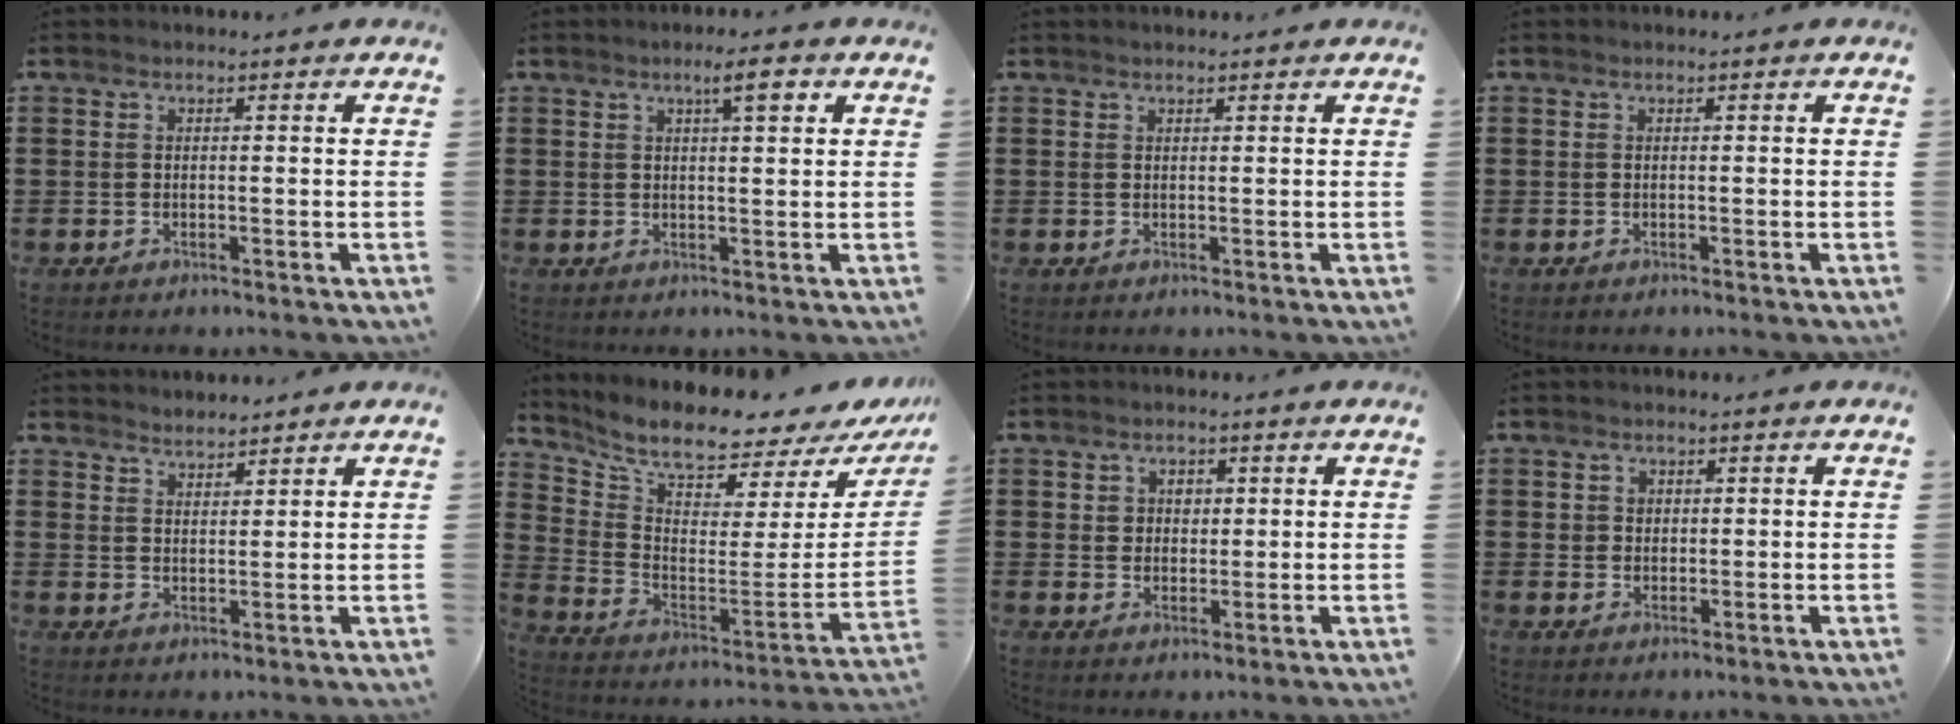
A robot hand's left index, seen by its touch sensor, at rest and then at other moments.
{"total": 4.4, "force": [2.2, 0.9, 3.6], "torque": [-0.061, 0.002, 0.032]}
{"total": 0.6, "force": [0.6, 0.1, 0.1], "torque": [-0.003, 0.000, 0.012]}
{"total": 0.0}
{"total": 2.5, "force": [2.5, 0.2, -0.5], "torque": [0.002, -0.005, 0.048]}
{"total": 6.7, "force": [6.1, 0.5, 2.8], "torque": [-0.082, -0.069, 0.098]}
{"total": 2.4, "force": [1.1, 2.1, 0.5], "torque": [-0.011, 0.006, 0.016]}
{"total": 1.7, "force": [0.9, 1.4, 0.2], "torque": [-0.009, 0.006, 0.016]}